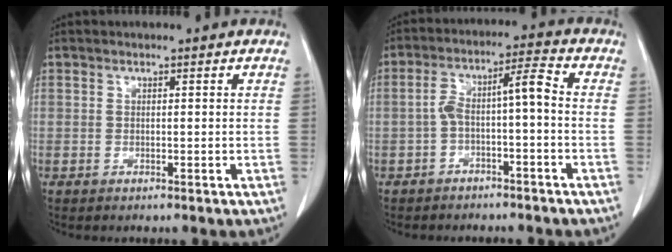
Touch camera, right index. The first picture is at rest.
{"total": 6.4, "force": [-1.5, 1.0, 6.1], "torque": [-0.113, 0.039, -0.022]}